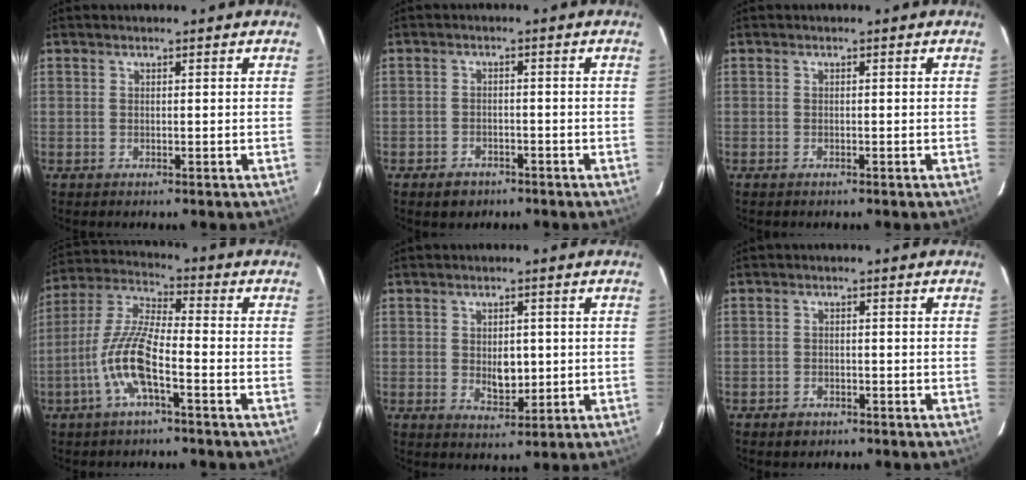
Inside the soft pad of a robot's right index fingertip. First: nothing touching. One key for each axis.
{"total": 3.8, "fx": -2.6, "fy": 2.5, "fz": 1.0, "tx": -0.027, "ty": 0.007, "tz": -0.036}
{"total": 0.6, "fx": -0.5, "fy": 0.2, "fz": 0.2, "tx": -0.005, "ty": -0.001, "tz": -0.011}
{"total": 10.8, "fx": -4.6, "fy": 2.1, "fz": 9.5, "tx": -0.209, "ty": 0.003, "tz": -0.092}
{"total": 4.8, "fx": -0.1, "fy": 3.2, "fz": 3.7, "tx": -0.059, "ty": -0.005, "tz": 0.006}
{"total": 2.5, "fx": -1.7, "fy": 1.7, "fz": 0.6, "tx": -0.017, "ty": 0.002, "tz": -0.025}